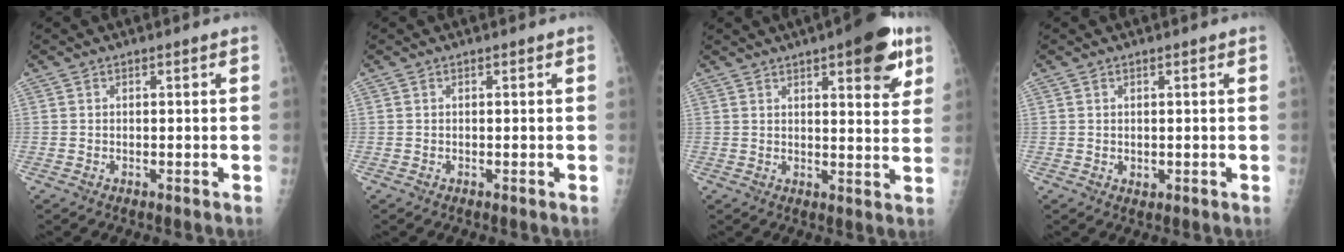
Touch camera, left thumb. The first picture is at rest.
{"total": 0.0}
{"total": 12.6, "force": [6.6, 4.0, 9.9], "torque": [-0.096, -0.024, 0.081]}
{"total": 1.0, "force": [0.2, 0.8, 0.5], "torque": [-0.005, -0.003, 0.007]}